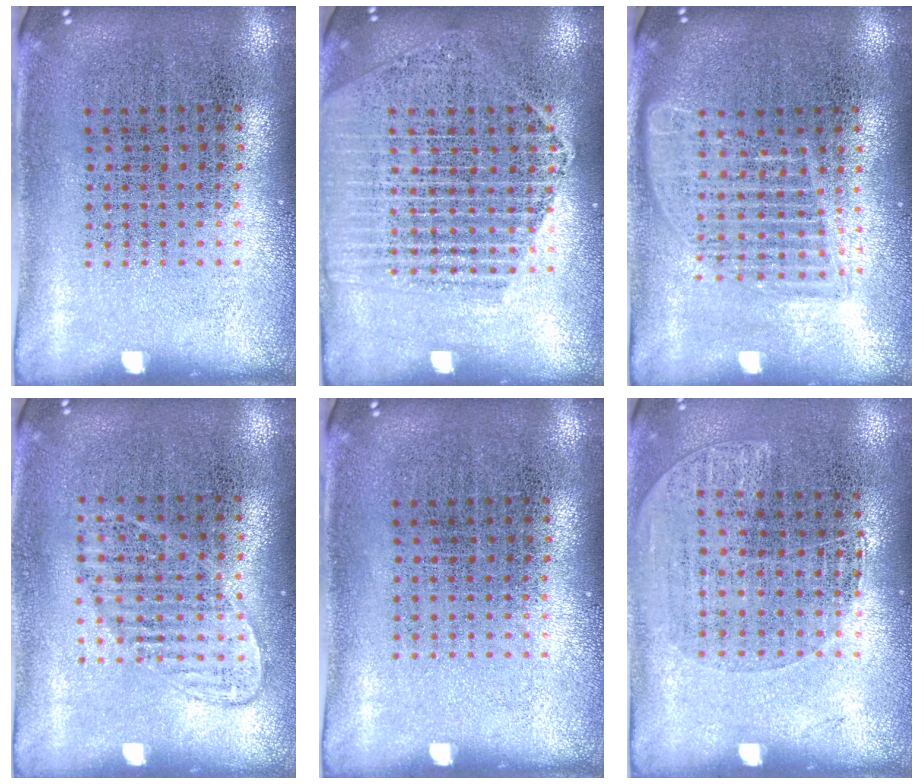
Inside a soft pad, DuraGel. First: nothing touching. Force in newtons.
{"total": 1.8, "press": 1.7, "slide": 0.6}
{"total": 1.6, "press": 1.4, "slide": 0.8}
{"total": 1.1, "press": 1.0, "slide": 0.5}
{"total": 0.0}
{"total": 1.1, "press": 0.9, "slide": 0.6}